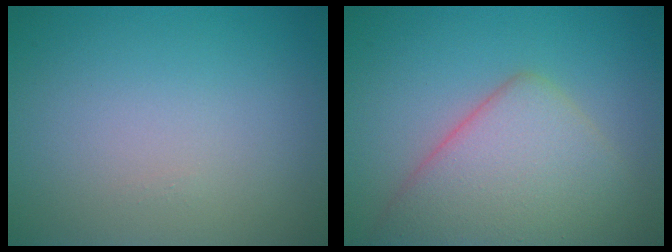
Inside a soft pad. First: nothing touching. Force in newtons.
{"total": 6.8, "press": 6.8, "slide": 0.3}